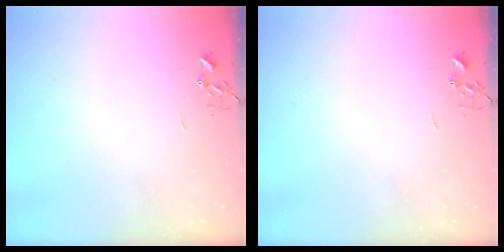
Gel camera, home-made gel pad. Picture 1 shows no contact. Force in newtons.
{"total": 0.0}